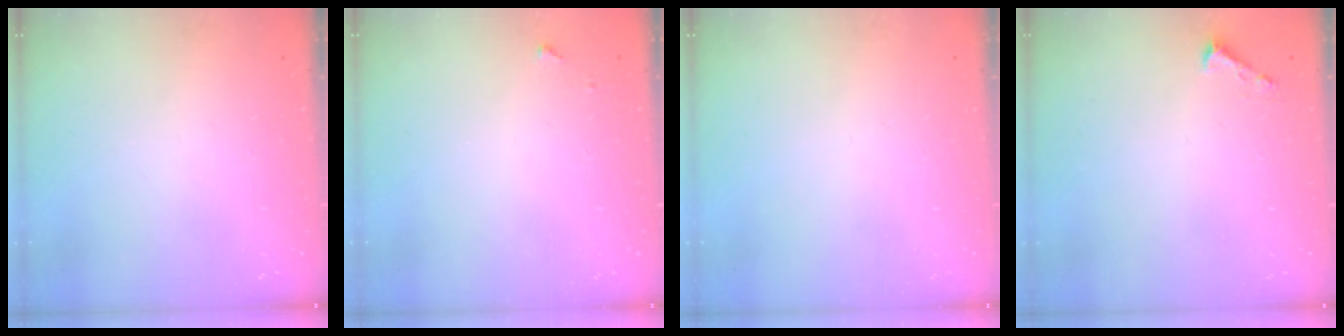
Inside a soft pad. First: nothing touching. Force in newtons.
{"total": 3.5, "press": 3.5, "slide": 0.4}
{"total": 0.0}
{"total": 1.6, "press": 1.6, "slide": 0.1}